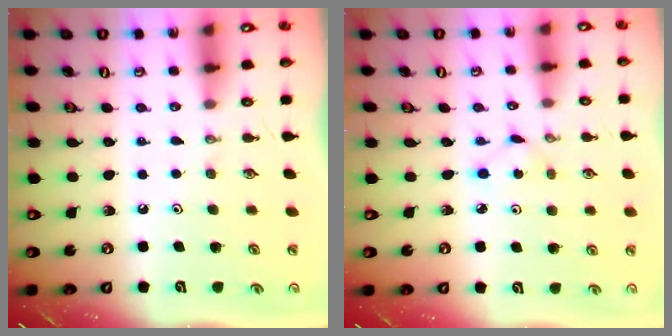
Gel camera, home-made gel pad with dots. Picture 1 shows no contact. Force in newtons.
{"total": 1.3, "press": 1.3, "slide": 0.2}